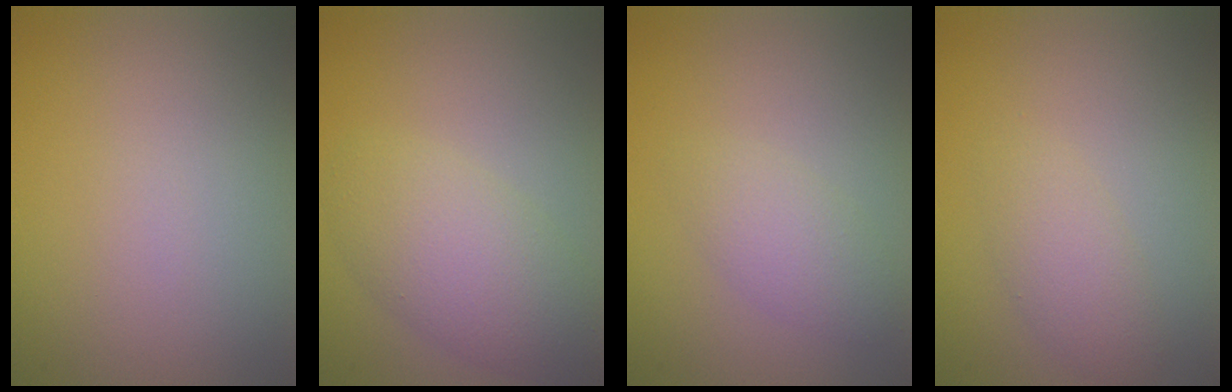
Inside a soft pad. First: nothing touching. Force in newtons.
{"total": 5.2, "press": 5.2, "slide": 0.2}
{"total": 2.3, "press": 2.3, "slide": 0.1}
{"total": 2.2, "press": 2.2, "slide": 0.1}